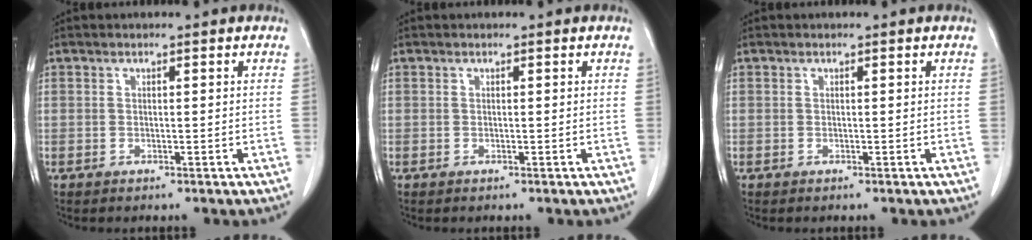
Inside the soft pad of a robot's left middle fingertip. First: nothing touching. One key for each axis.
{"total": 0.0}
{"total": 0.0}